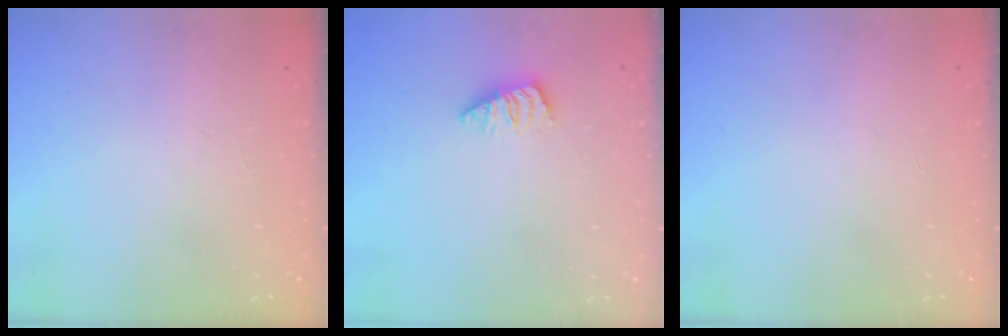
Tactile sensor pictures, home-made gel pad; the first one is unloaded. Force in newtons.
{"total": 1.2, "press": 1.1, "slide": 0.4}
{"total": 0.0}